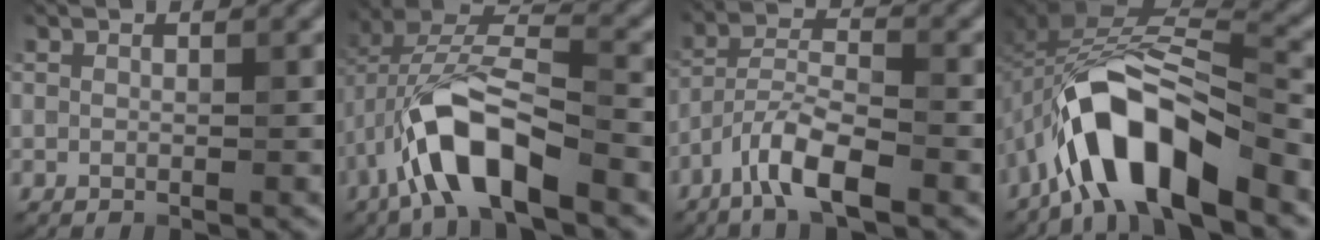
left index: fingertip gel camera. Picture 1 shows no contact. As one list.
[{"total": 8.8, "force": [-3.9, 3.3, 7.1], "torque": [-0.138, 0.015, -0.075]}, {"total": 5.1, "force": [-3.3, 1.2, 3.7], "torque": [-0.068, 0.007, -0.071]}, {"total": 9.5, "force": [-4.9, 3.5, 7.4], "torque": [-0.129, 0.017, -0.088]}]